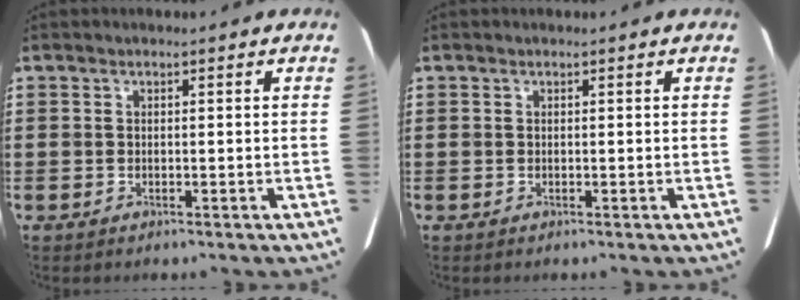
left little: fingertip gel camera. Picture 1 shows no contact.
{"total": 0.0}